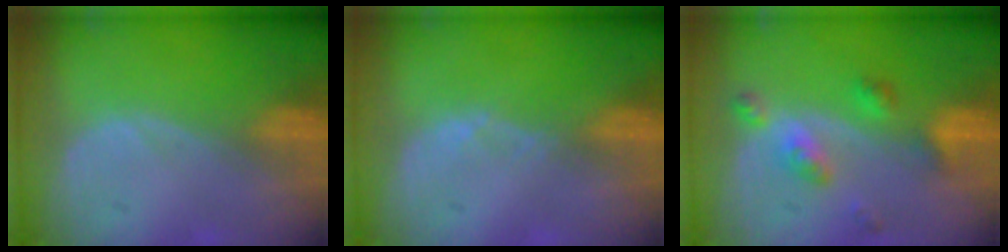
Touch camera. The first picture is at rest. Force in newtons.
{"total": 0.6, "press": 0.5, "slide": 0.2}
{"total": 5.8, "press": 5.0, "slide": 2.8}